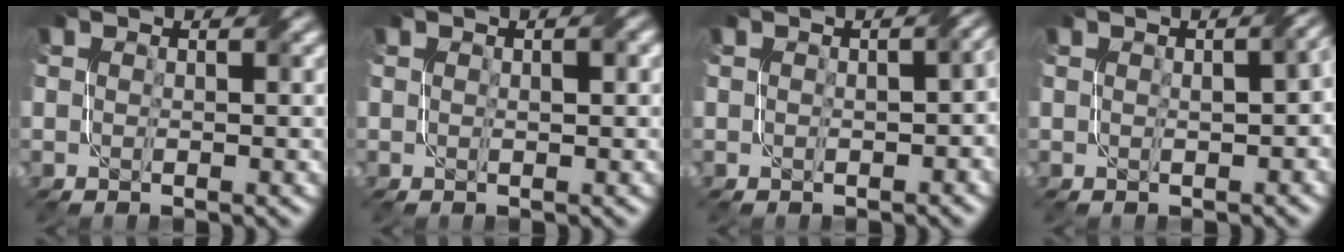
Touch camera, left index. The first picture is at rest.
{"total": 0.7, "force": [0.2, 0.1, 0.7], "torque": [-0.011, 0.004, 0.004]}
{"total": 3.5, "force": [0.0, 1.9, 2.9], "torque": [-0.018, 0.000, 0.008]}
{"total": 3.3, "force": [0.2, 1.3, 3.1], "torque": [-0.031, 0.006, 0.013]}